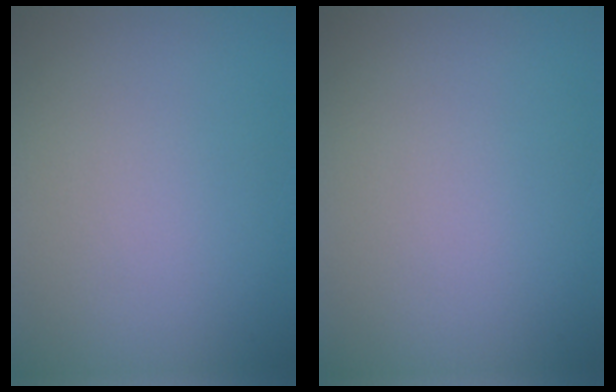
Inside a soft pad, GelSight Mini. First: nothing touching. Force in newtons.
{"total": 0.0}